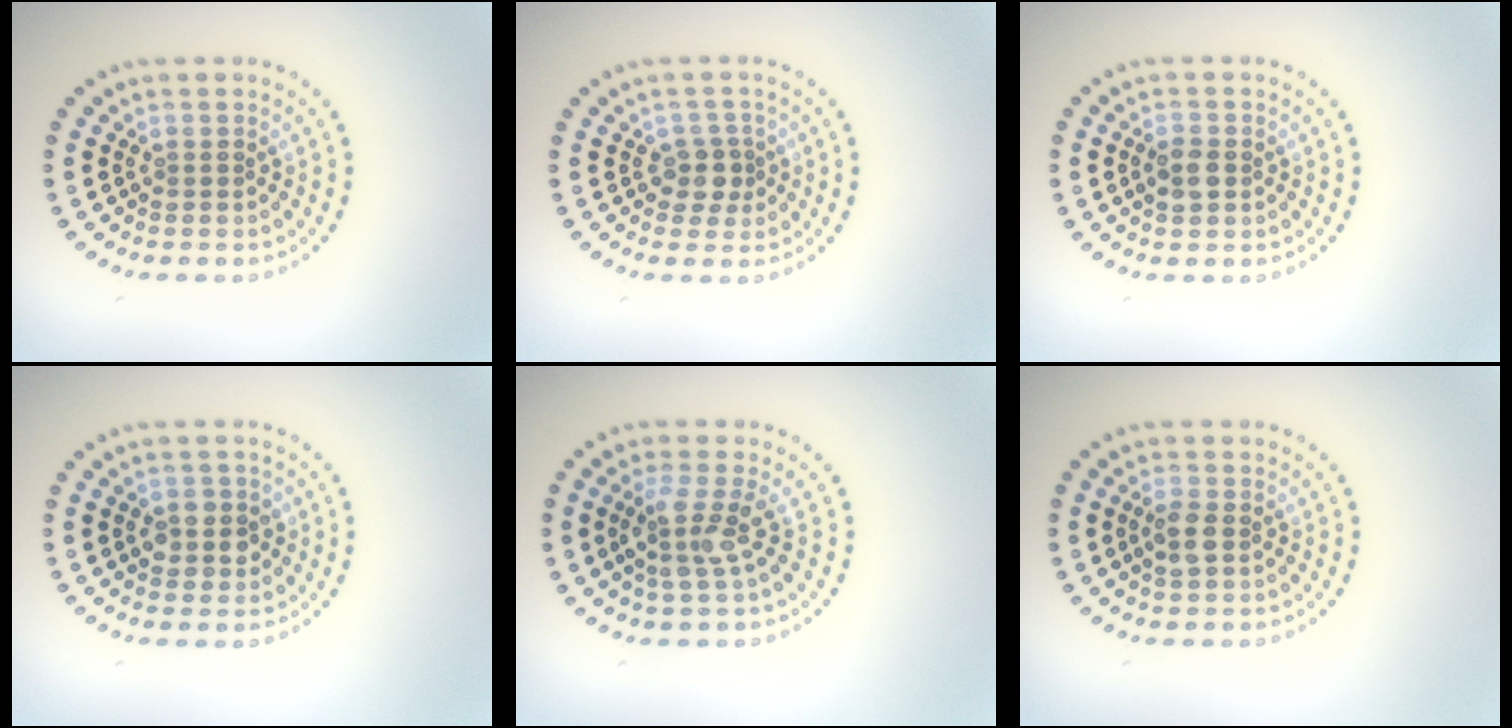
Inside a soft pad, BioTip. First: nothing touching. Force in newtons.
{"total": 2.1, "press": 1.8, "slide": 1.1}
{"total": 1.8, "press": 1.8, "slide": 0.3}
{"total": 2.7, "press": 2.5, "slide": 0.8}
{"total": 3.1, "press": 2.7, "slide": 1.5}
{"total": 2.0, "press": 2.0, "slide": 0.3}